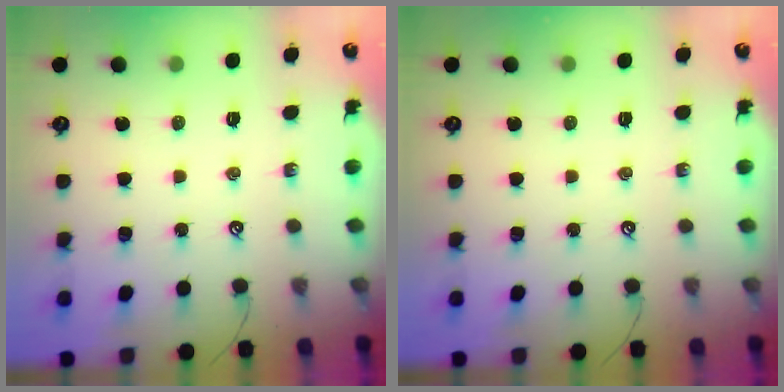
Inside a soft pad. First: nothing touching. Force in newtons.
{"total": 0.0}